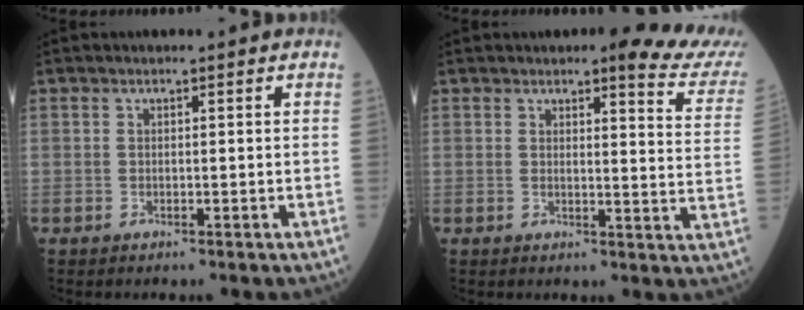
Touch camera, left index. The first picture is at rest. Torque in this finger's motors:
{"motor_torque": [1.07, -1.06, 0.11, 0.05]}